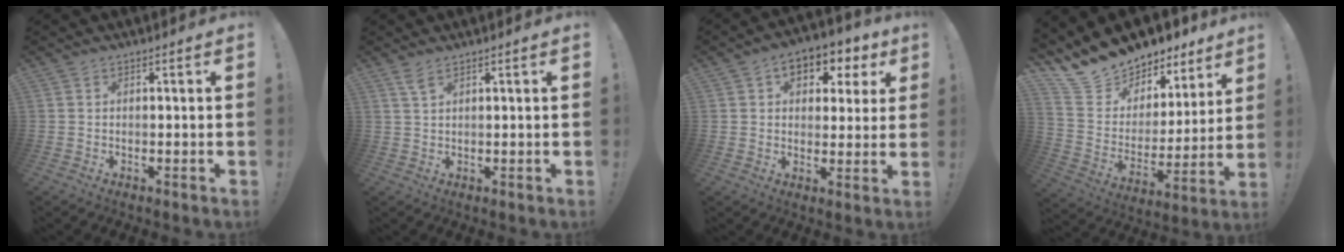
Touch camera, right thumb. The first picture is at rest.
{"total": 2.7, "force": [1.7, 0.7, 2.0], "torque": [-0.041, -0.002, 0.030]}
{"total": 8.9, "force": [3.7, 5.9, 5.5], "torque": [-0.071, -0.016, 0.068]}
{"total": 14.7, "force": [13.3, 5.9, 1.9], "torque": [-0.063, -0.109, 0.253]}